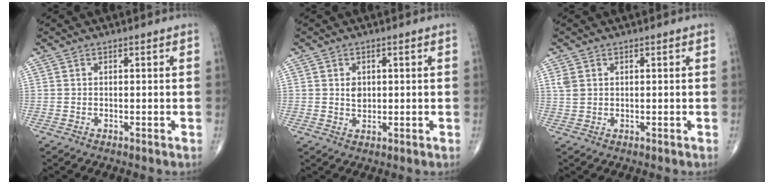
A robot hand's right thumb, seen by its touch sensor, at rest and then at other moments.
{"total": 2.3, "force": [0.4, 1.7, 1.5], "torque": [-0.014, -0.003, 0.010]}
{"total": 1.9, "force": [0.7, 1.3, 1.1], "torque": [-0.025, 0.004, 0.021]}